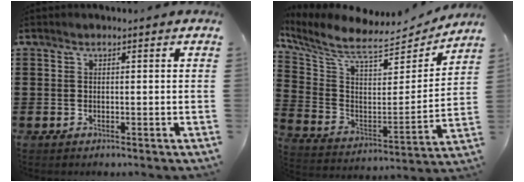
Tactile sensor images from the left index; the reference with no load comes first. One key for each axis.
{"total": 8.6, "fx": 7.4, "fy": 1.7, "fz": 4.0, "tx": -0.114, "ty": -0.061, "tz": 0.123}